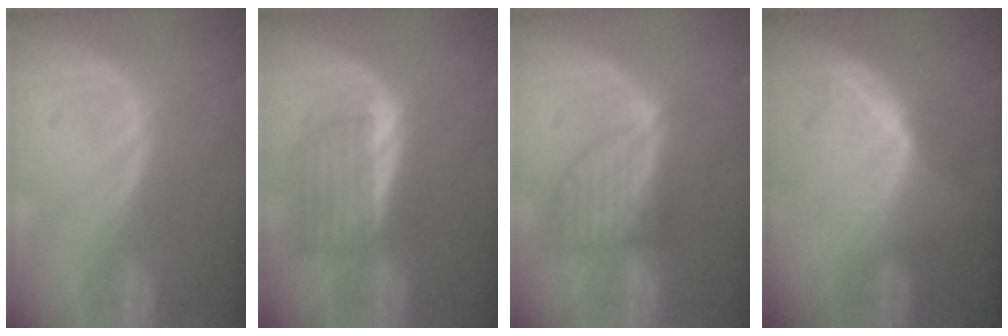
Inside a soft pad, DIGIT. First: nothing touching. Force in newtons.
{"total": 6.0, "press": 6.0, "slide": 0.7}
{"total": 7.1, "press": 6.6, "slide": 2.5}
{"total": 6.5, "press": 5.9, "slide": 2.9}